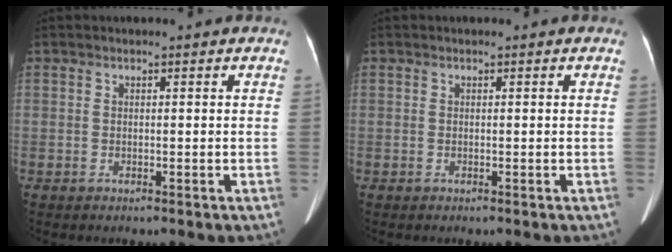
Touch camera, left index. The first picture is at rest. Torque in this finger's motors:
{"motor_torque": [0.01, 0.00, 0.00, 0.00]}